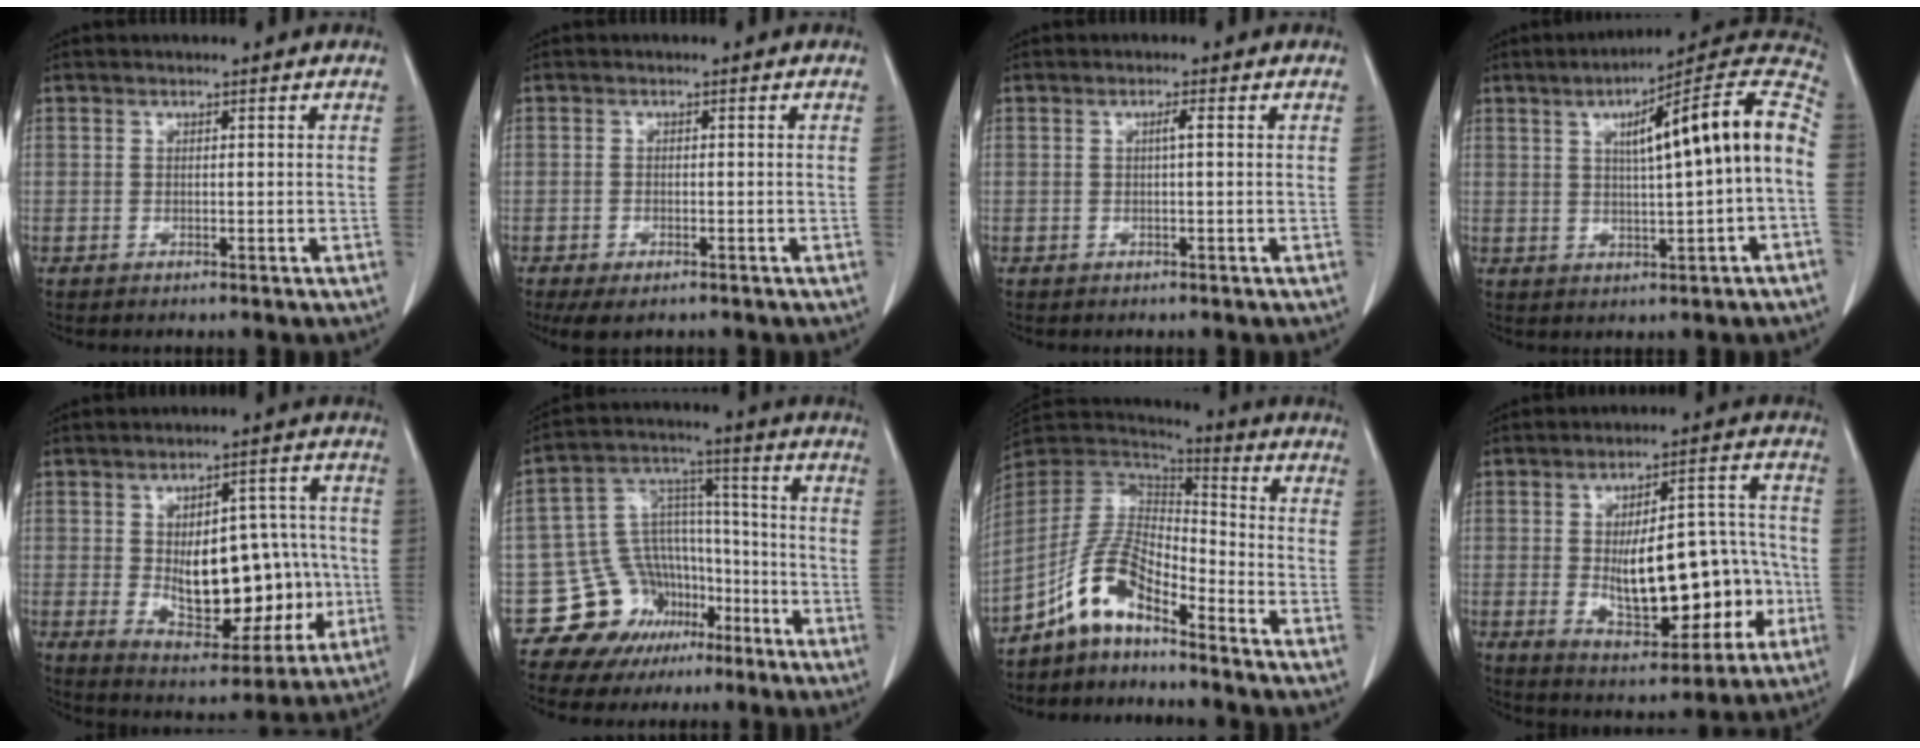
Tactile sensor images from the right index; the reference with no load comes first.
{"total": 3.9, "force": [-2.7, 1.6, 2.2], "torque": [-0.038, -0.009, -0.039]}
{"total": 1.1, "force": [0.1, 0.0, 1.1], "torque": [-0.022, 0.003, 0.003]}
{"total": 15.9, "force": [1.4, 1.2, 15.8], "torque": [-0.221, 0.040, 0.019]}
{"total": 16.6, "force": [-1.4, 8.6, 14.1], "torque": [-0.212, 0.019, 0.004]}
{"total": 13.4, "force": [-7.4, 10.7, 3.1], "torque": [-0.048, 0.092, -0.108]}
{"total": 9.9, "force": [-6.8, 3.2, 6.5], "torque": [-0.147, 0.025, -0.136]}
{"total": 17.1, "force": [-2.7, 7.0, 15.4], "torque": [-0.228, 0.028, -0.024]}